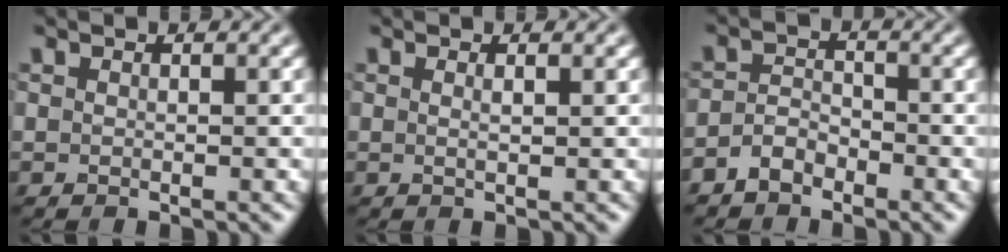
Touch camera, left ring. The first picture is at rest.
{"total": 1.0, "force": [0.4, 0.3, 0.9], "torque": [-0.009, 0.000, 0.001]}
{"total": 2.3, "force": [-1.7, 1.3, 1.0], "torque": [-0.018, 0.007, -0.037]}